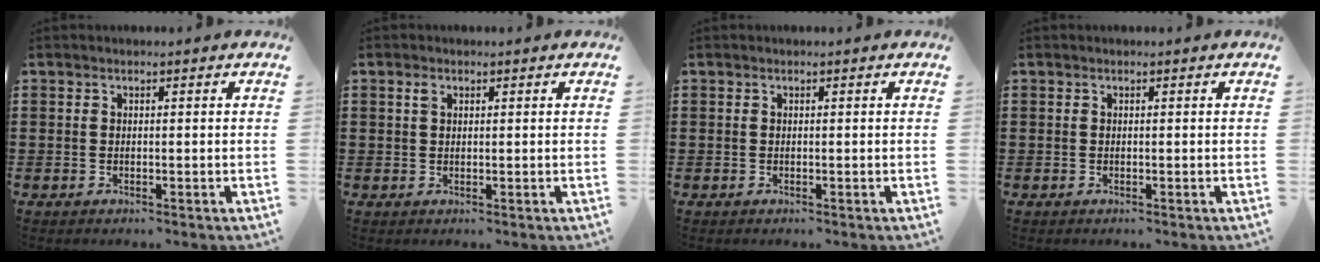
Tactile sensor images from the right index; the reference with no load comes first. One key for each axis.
{"total": 1.3, "fx": 0.6, "fy": 0.7, "fz": 0.9, "tx": -0.020, "ty": 0.005, "tz": 0.010}
{"total": 0.0}
{"total": 0.0}